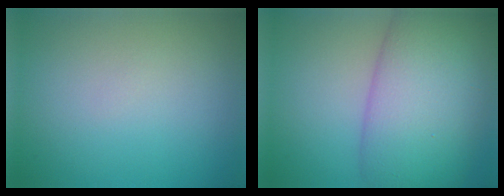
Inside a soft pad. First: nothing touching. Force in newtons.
{"total": 12.6, "press": 12.6, "slide": 0.4}